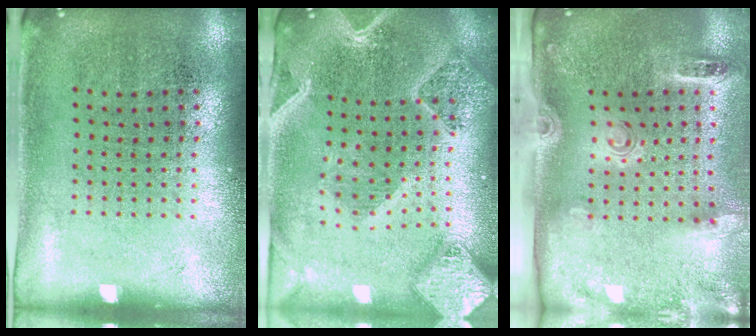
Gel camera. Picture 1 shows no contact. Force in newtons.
{"total": 3.2, "press": 2.7, "slide": 1.7}
{"total": 2.8, "press": 1.9, "slide": 2.1}